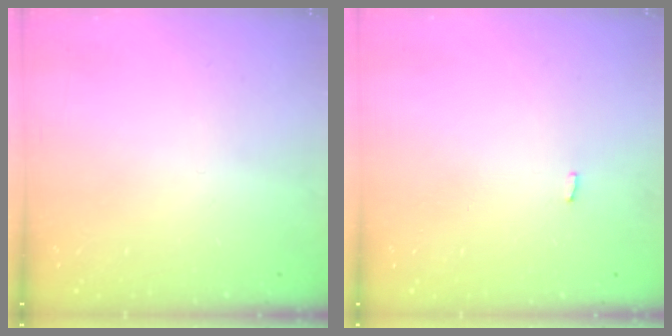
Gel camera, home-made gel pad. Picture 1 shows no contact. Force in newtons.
{"total": 2.6, "press": 2.6, "slide": 0.1}